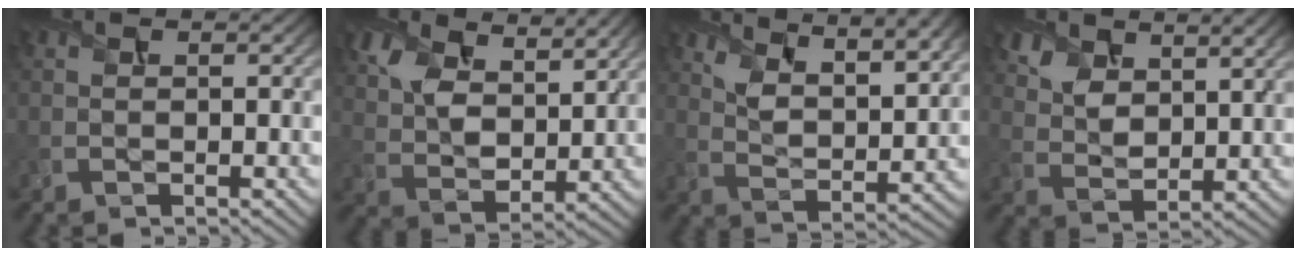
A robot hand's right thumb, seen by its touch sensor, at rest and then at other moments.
{"total": 9.8, "force": [6.1, 5.2, 5.7], "torque": [-0.150, -0.004, 0.111]}
{"total": 11.5, "force": [8.2, 4.1, 7.0], "torque": [-0.136, -0.001, 0.131]}
{"total": 7.0, "force": [4.7, 3.5, 3.7], "torque": [-0.091, -0.010, 0.097]}